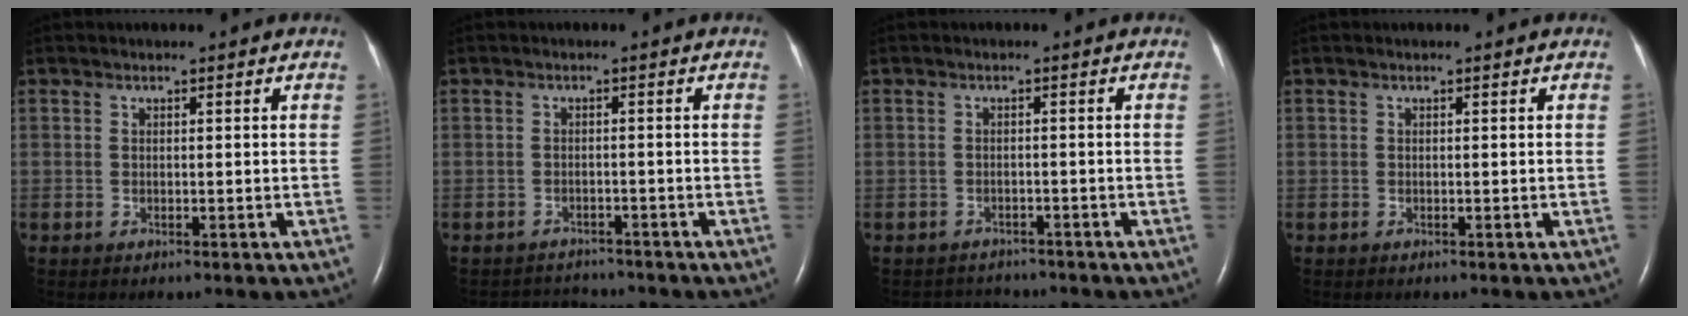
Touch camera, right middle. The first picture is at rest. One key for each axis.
{"total": 4.3, "fx": -4.2, "fy": 0.8, "fz": -0.3, "tx": 0.003, "ty": 0.001, "tz": -0.064}
{"total": 3.9, "fx": -3.7, "fy": 1.1, "fz": -0.2, "tx": 0.001, "ty": 0.002, "tz": -0.054}
{"total": 0.0}